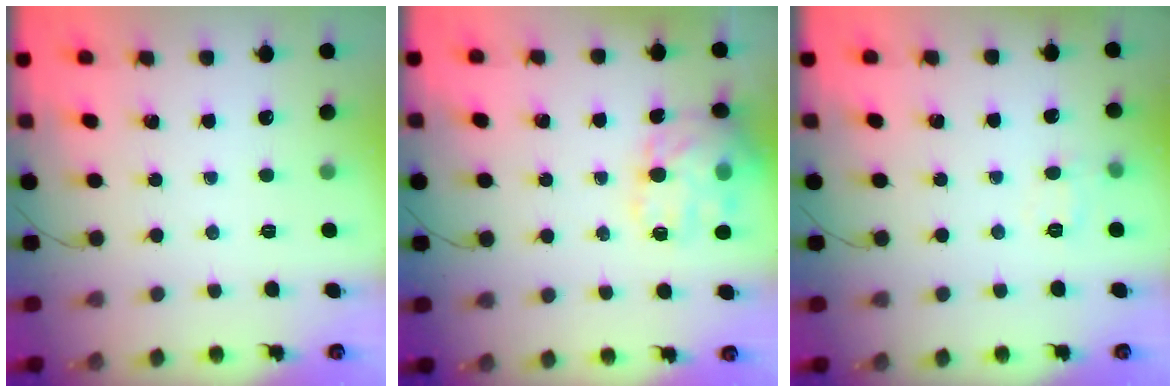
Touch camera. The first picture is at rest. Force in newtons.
{"total": 14.8, "press": 14.7, "slide": 1.7}
{"total": 6.6, "press": 6.4, "slide": 1.5}